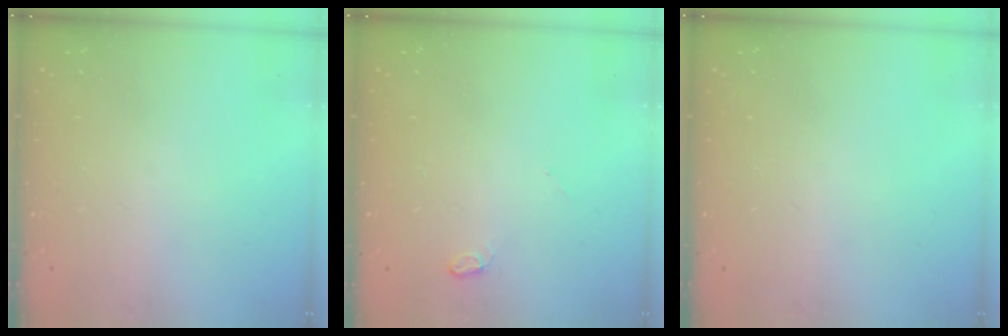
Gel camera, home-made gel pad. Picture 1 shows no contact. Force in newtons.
{"total": 4.4, "press": 4.4, "slide": 0.5}
{"total": 0.0}